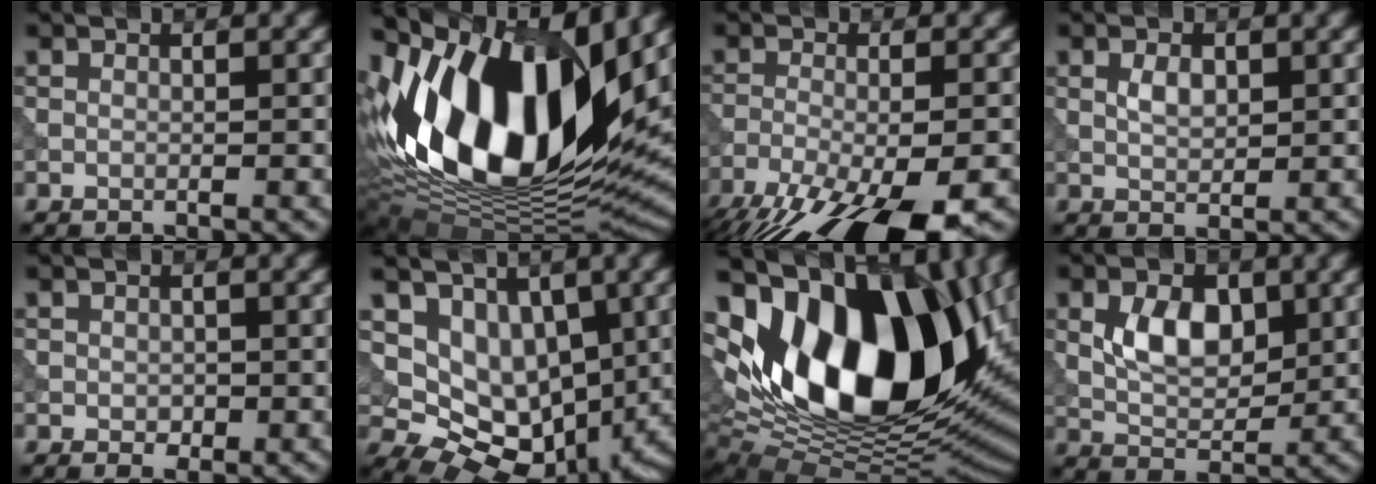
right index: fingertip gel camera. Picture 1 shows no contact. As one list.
[{"total": 17.2, "force": [4.6, 8.7, 14.1], "torque": [-0.257, 0.001, 0.073]}, {"total": 12.7, "force": [-8.8, 4.0, 8.2], "torque": [-0.132, -0.049, -0.135]}, {"total": 1.7, "force": [0.3, 1.0, 1.4], "torque": [-0.029, -0.002, 0.007]}, {"total": 1.3, "force": [-0.3, 0.9, 0.9], "torque": [-0.014, -0.005, -0.004]}, {"total": 10.2, "force": [1.0, 7.2, 7.2], "torque": [-0.087, -0.019, 0.021]}, {"total": 18.0, "force": [4.8, 10.8, 13.6], "torque": [-0.237, 0.009, 0.080]}, {"total": 4.7, "force": [0.9, 2.8, 3.6], "torque": [-0.064, -0.004, 0.015]}]